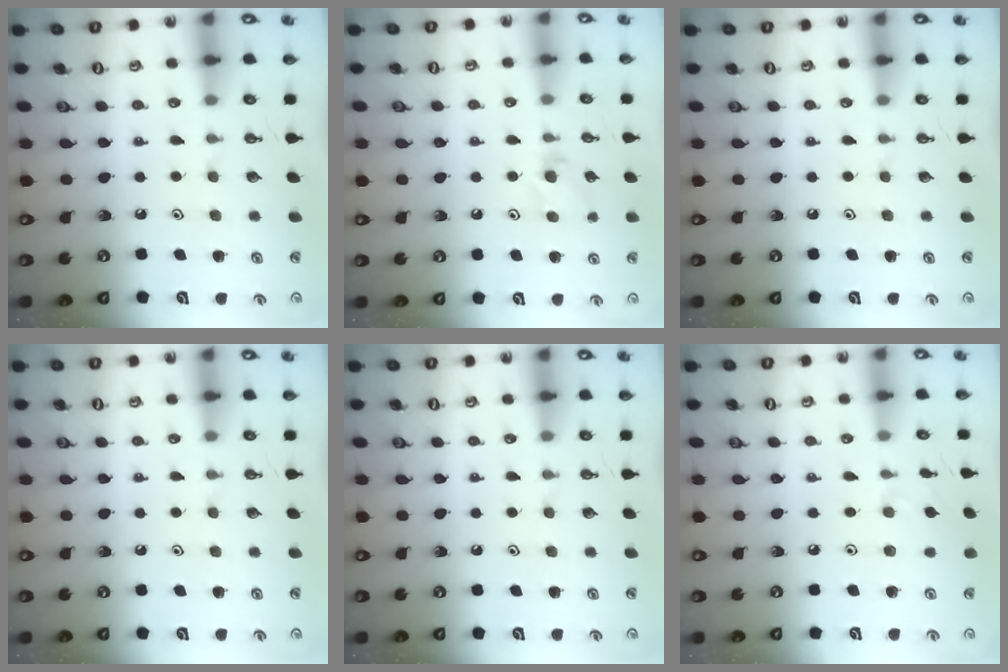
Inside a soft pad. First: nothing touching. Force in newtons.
{"total": 5.2, "press": 5.1, "slide": 0.8}
{"total": 0.0}
{"total": 0.0}
{"total": 0.0}
{"total": 2.4, "press": 2.4, "slide": 0.6}